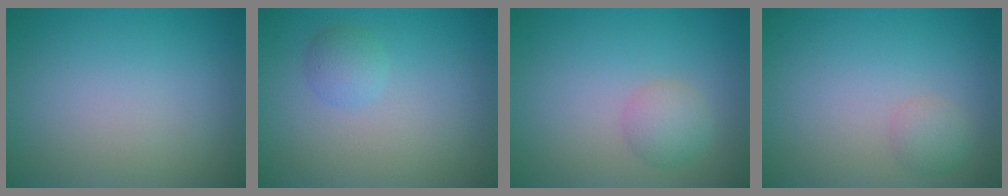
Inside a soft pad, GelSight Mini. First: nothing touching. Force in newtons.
{"total": 1.5, "press": 1.5, "slide": 0.1}
{"total": 2.1, "press": 2.1, "slide": 0.1}
{"total": 1.5, "press": 1.5, "slide": 0.0}